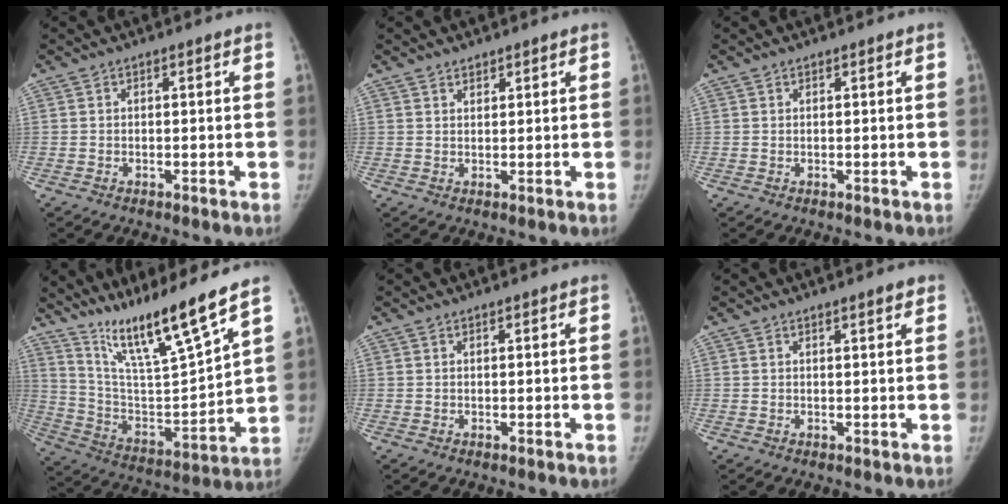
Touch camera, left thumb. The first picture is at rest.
{"total": 1.5, "force": [1.3, 0.7, 0.3], "torque": [0.005, -0.009, 0.021]}
{"total": 0.0}
{"total": 18.4, "force": [13.9, 0.6, 12.0], "torque": [-0.183, -0.079, 0.259]}
{"total": 0.0}
{"total": 1.7, "force": [1.2, 0.2, 1.2], "torque": [-0.014, -0.006, 0.016]}